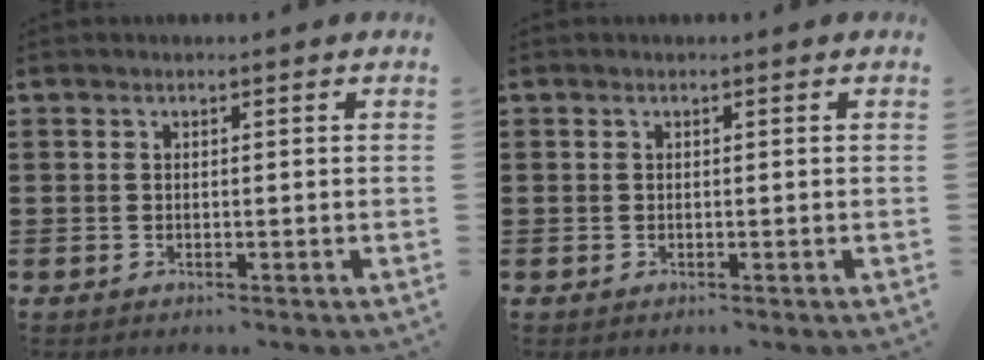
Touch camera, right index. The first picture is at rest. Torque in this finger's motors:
{"motor_torque": [0.00, 0.00, 0.00, 0.00]}